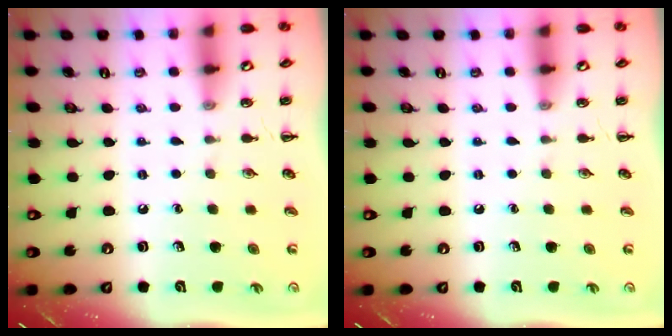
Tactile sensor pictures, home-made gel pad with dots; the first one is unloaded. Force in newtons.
{"total": 0.0}